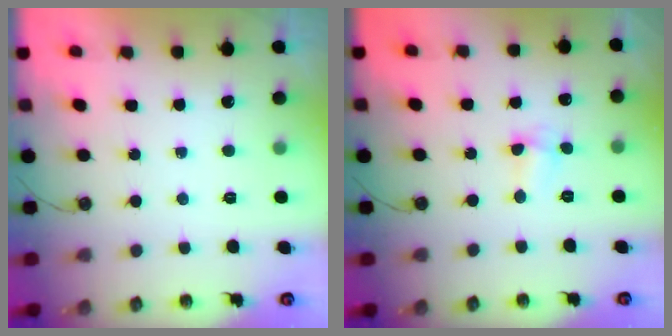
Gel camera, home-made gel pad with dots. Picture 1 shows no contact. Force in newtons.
{"total": 2.5, "press": 2.4, "slide": 0.5}